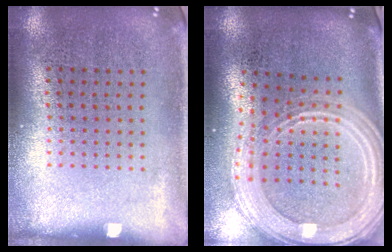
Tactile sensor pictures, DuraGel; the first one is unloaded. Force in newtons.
{"total": 3.1, "press": 2.5, "slide": 1.7}